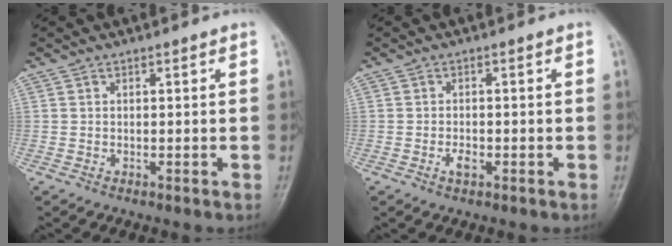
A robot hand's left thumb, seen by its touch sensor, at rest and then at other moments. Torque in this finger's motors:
{"motor_torque": [-0.02, 0.04, 0.13, -0.05, 0.00]}